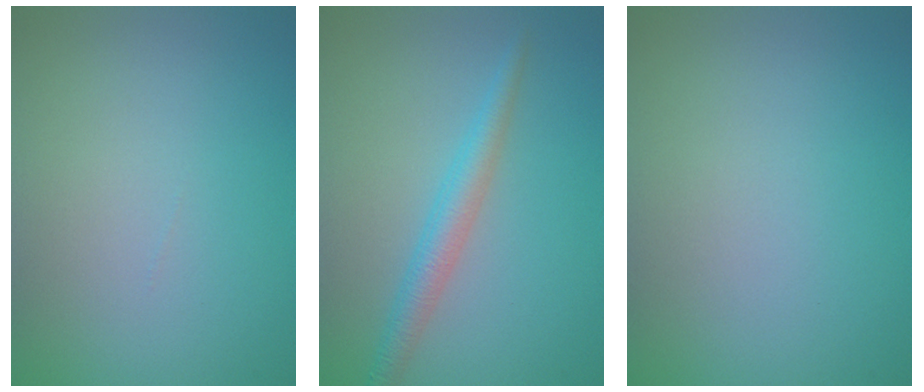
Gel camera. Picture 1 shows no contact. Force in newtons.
{"total": 2.6, "press": 2.6, "slide": 0.0}
{"total": 0.0}